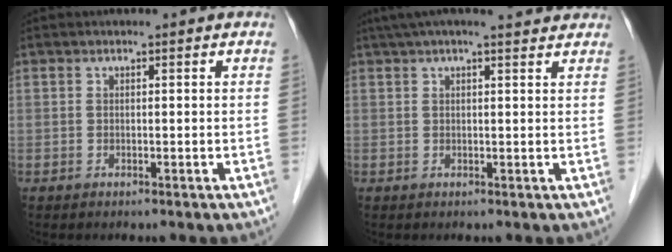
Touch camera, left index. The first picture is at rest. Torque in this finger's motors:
{"motor_torque": [0.31, -0.44, -0.06, -0.11]}